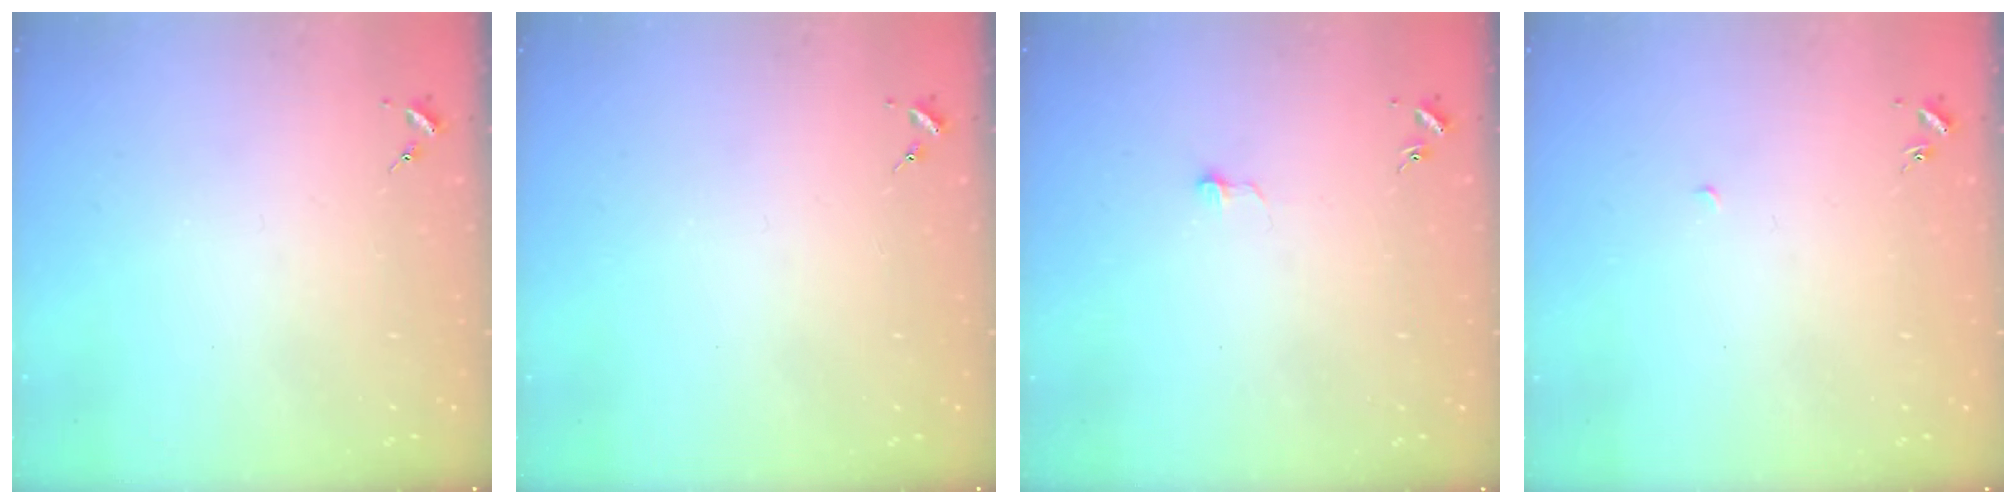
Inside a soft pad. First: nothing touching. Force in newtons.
{"total": 0.0}
{"total": 3.5, "press": 3.5, "slide": 0.3}
{"total": 2.1, "press": 2.1, "slide": 0.1}